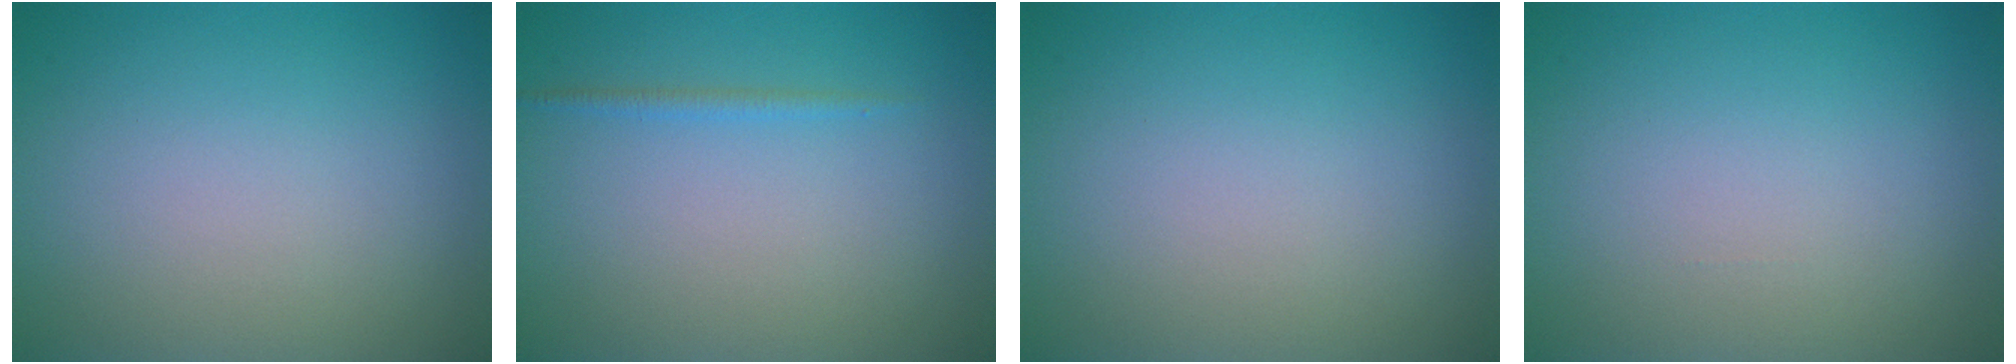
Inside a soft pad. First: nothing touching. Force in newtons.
{"total": 0.8, "press": 0.8, "slide": 0.1}
{"total": 0.0}
{"total": 0.0}